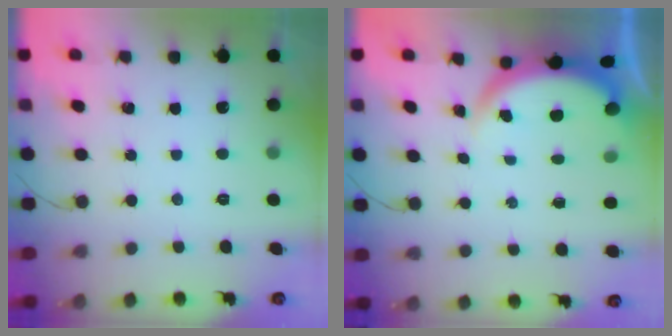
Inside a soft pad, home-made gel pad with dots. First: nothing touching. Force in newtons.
{"total": 3.8, "press": 3.8, "slide": 0.2}